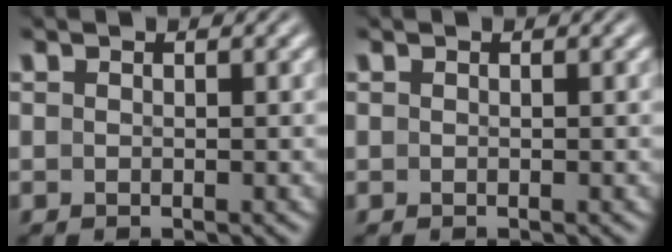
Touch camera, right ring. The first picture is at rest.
{"total": 0.0}